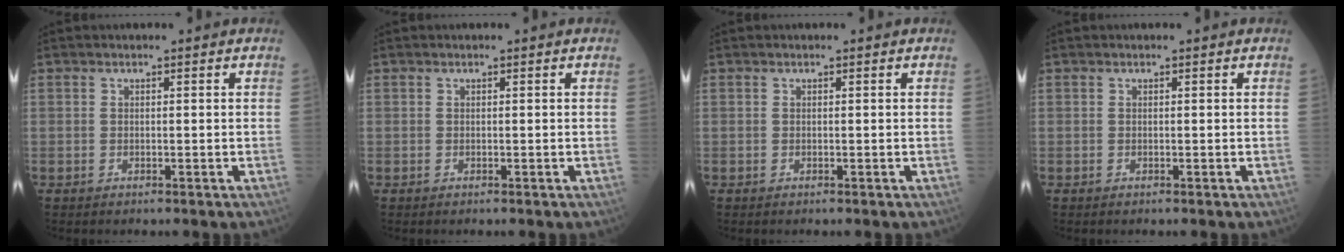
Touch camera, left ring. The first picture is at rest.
{"total": 0.0}
{"total": 0.0}
{"total": 0.0}